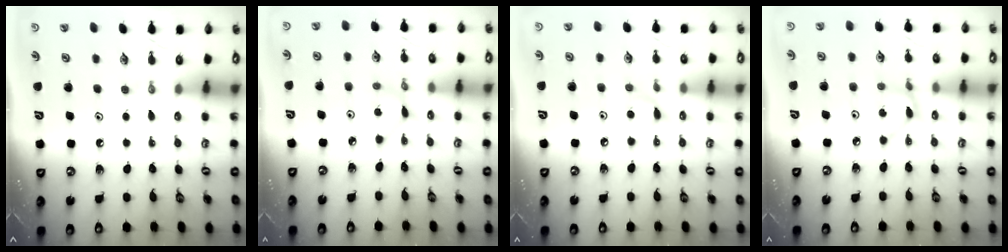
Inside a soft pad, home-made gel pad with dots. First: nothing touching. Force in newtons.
{"total": 1.9, "press": 1.9, "slide": 0.2}
{"total": 4.0, "press": 4.0, "slide": 0.5}
{"total": 2.7, "press": 2.7, "slide": 0.2}